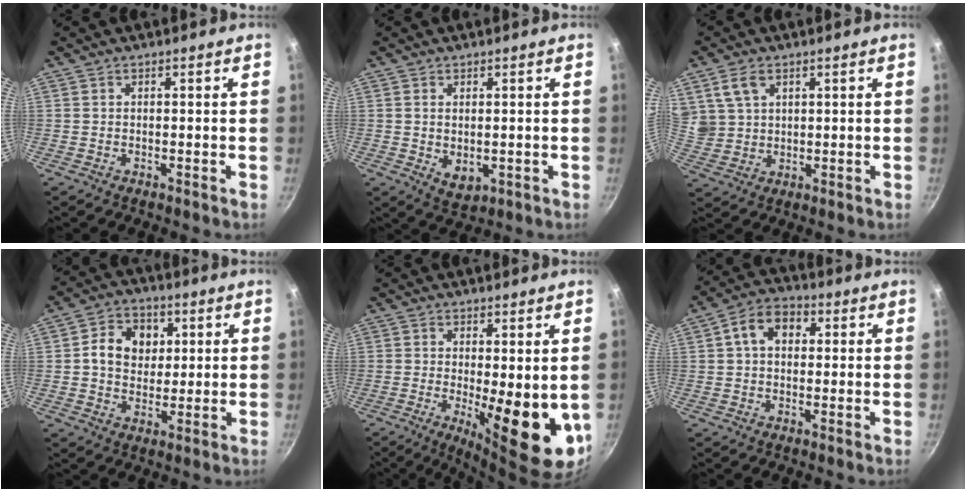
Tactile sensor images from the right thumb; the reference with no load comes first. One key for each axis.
{"total": 4.4, "fx": 0.0, "fy": 2.9, "fz": 3.4, "tx": -0.052, "ty": -0.012, "tz": 0.009}
{"total": 6.5, "fx": 3.1, "fy": 4.6, "fz": 3.4, "tx": -0.049, "ty": -0.011, "tz": 0.070}
{"total": 9.1, "fx": 2.0, "fy": 7.4, "fz": 4.8, "tx": -0.053, "ty": 0.002, "tz": 0.023}
{"total": 13.0, "fx": -1.2, "fy": 4.2, "fz": 12.2, "tx": -0.142, "ty": -0.019, "tz": -0.002}
{"total": 7.9, "fx": 1.7, "fy": 5.6, "fz": 5.2, "tx": -0.064, "ty": 0.018, "tz": 0.015}